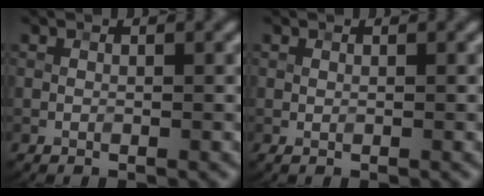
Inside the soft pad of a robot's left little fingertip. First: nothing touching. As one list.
[{"total": 0.0}]